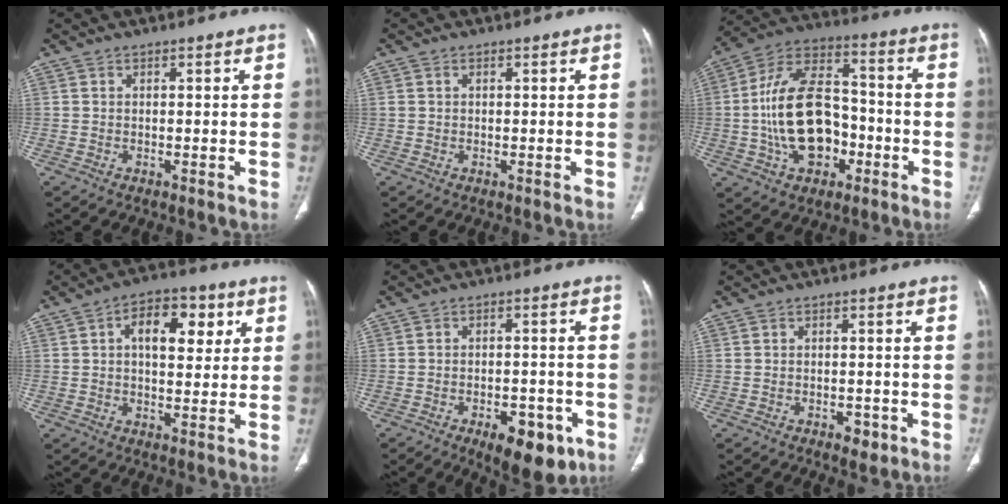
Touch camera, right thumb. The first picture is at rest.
{"total": 0.7, "force": [0.3, 0.4, 0.4], "torque": [-0.007, 0.005, 0.007]}
{"total": 19.2, "force": [-3.7, 12.3, 14.4], "torque": [-0.237, 0.042, -0.059]}
{"total": 10.8, "force": [3.3, 6.1, 8.3], "torque": [-0.091, 0.006, 0.044]}
{"total": 10.7, "force": [-5.4, 5.3, 7.5], "torque": [-0.077, 0.020, -0.067]}
{"total": 3.0, "force": [-1.4, 1.7, 1.9], "torque": [-0.017, 0.005, -0.015]}